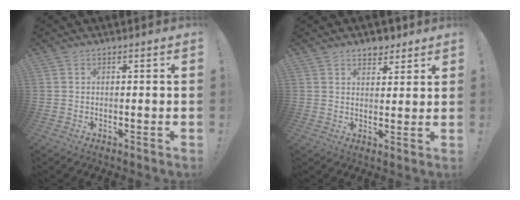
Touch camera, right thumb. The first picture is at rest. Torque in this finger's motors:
{"motor_torque": [0.22, 0.32, -0.13, 0.16, 0.00]}